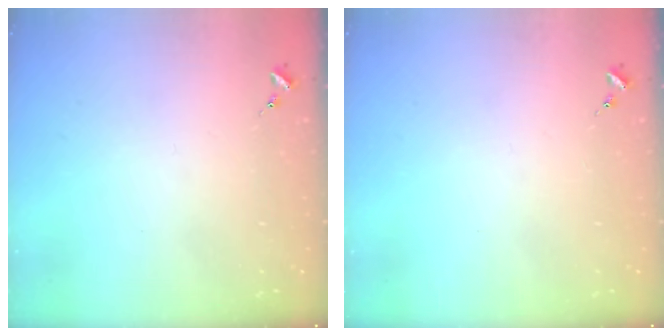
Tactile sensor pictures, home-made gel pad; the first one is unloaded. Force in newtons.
{"total": 0.0}